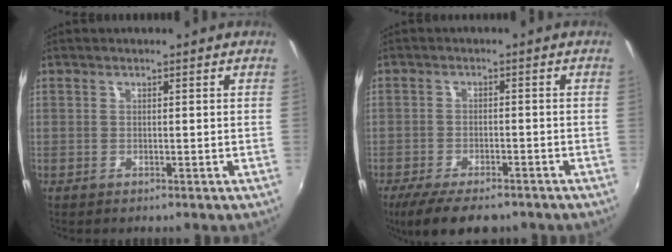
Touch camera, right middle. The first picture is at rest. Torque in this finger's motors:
{"motor_torque": [1.04, -1.10, 0.53, 0.19]}